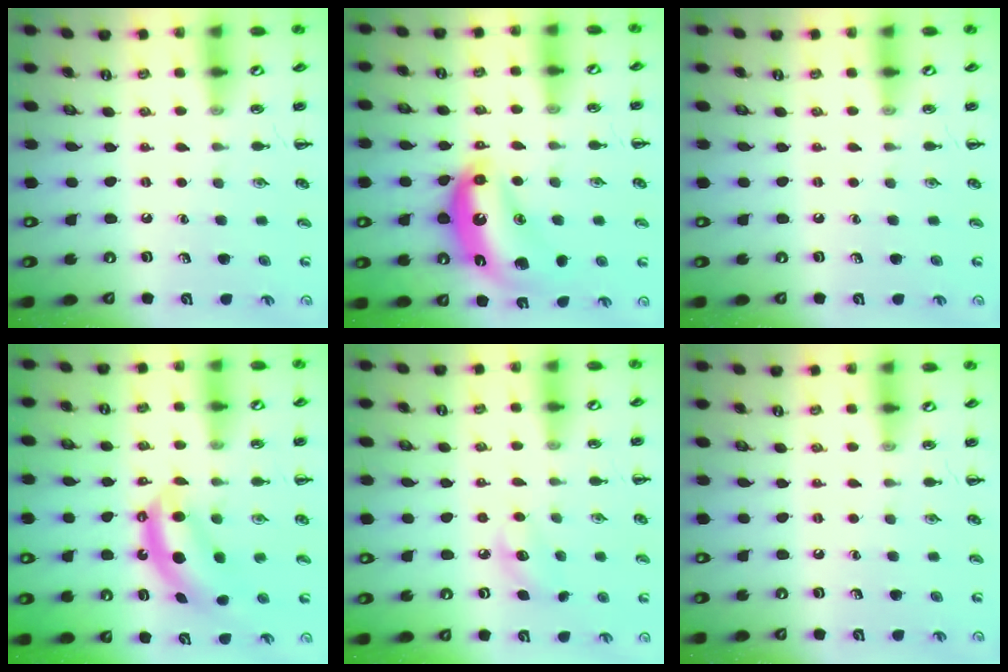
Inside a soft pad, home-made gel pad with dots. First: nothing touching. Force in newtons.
{"total": 15.3, "press": 15.3, "slide": 1.3}
{"total": 0.0}
{"total": 7.8, "press": 7.7, "slide": 1.3}
{"total": 7.2, "press": 7.0, "slide": 1.9}
{"total": 0.0}